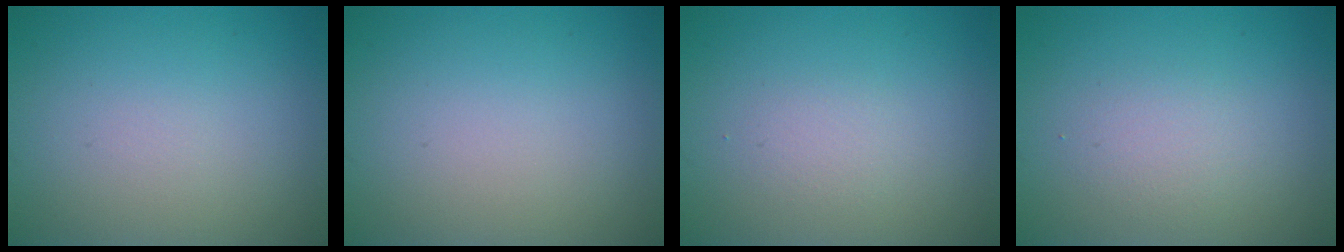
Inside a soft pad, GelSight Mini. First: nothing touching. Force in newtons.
{"total": 0.0}
{"total": 1.1, "press": 1.1, "slide": 0.0}
{"total": 1.7, "press": 1.7, "slide": 0.2}